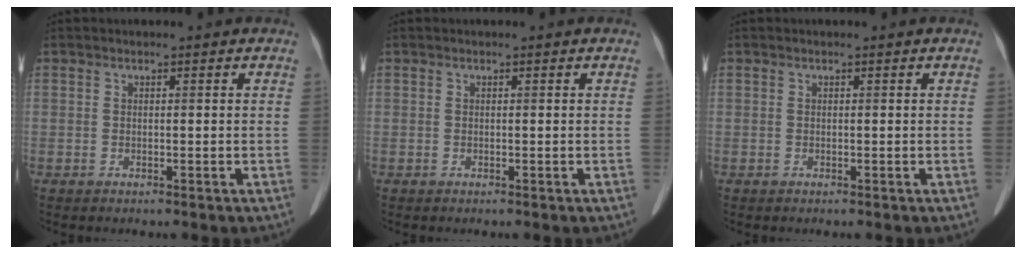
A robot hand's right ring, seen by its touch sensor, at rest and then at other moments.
{"total": 0.0}
{"total": 0.0}